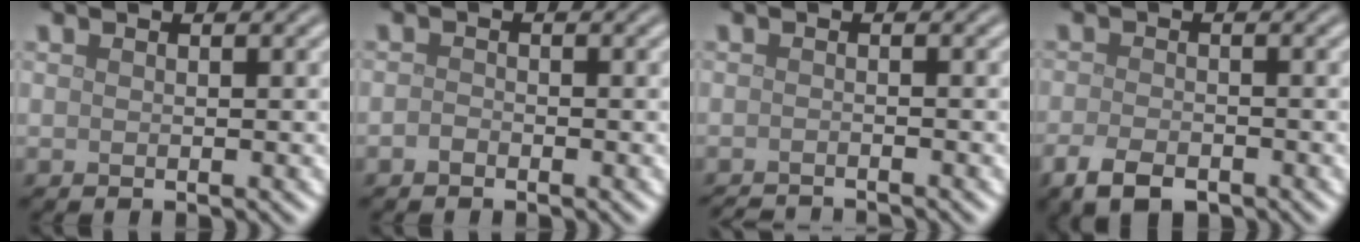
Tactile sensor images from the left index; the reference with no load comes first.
{"total": 0.7, "force": [-0.5, 0.4, 0.3], "torque": [-0.007, 0.000, -0.013]}
{"total": 2.8, "force": [-2.7, 0.3, 0.9], "torque": [-0.011, -0.008, -0.044]}
{"total": 3.3, "force": [-2.2, 1.5, 2.0], "torque": [-0.038, -0.005, -0.046]}